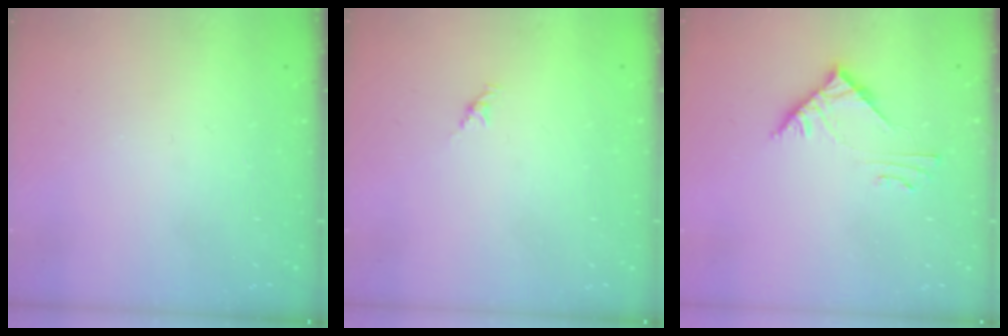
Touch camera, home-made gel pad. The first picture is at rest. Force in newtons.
{"total": 2.1, "press": 2.0, "slide": 0.7}
{"total": 5.2, "press": 5.2, "slide": 0.5}